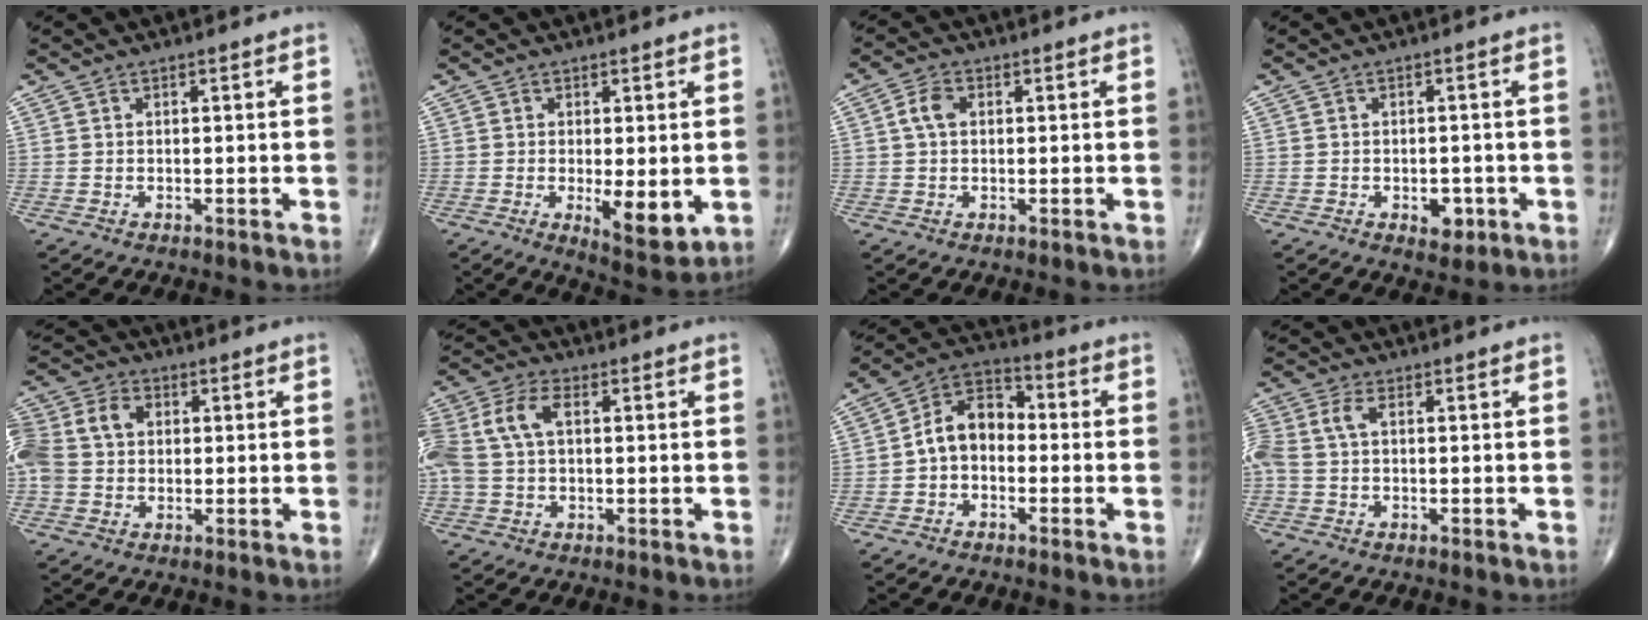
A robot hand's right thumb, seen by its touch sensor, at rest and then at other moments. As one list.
[{"total": 7.5, "force": [-1.1, 2.6, 6.9], "torque": [-0.098, -0.022, -0.009]}, {"total": 3.6, "force": [0.6, 2.4, 2.6], "torque": [-0.052, 0.008, 0.007]}, {"total": 3.8, "force": [-1.3, 2.4, 2.6], "torque": [-0.015, 0.005, -0.010]}, {"total": 14.4, "force": [2.2, 11.0, 9.0], "torque": [-0.202, 0.037, 0.037]}, {"total": 11.8, "force": [1.8, 7.0, 9.3], "torque": [-0.230, 0.034, 0.035]}, {"total": 9.0, "force": [-1.2, 6.3, 6.3], "torque": [-0.086, 0.035, -0.041]}, {"total": 6.9, "force": [0.5, 3.8, 5.7], "torque": [-0.160, 0.020, 0.008]}]